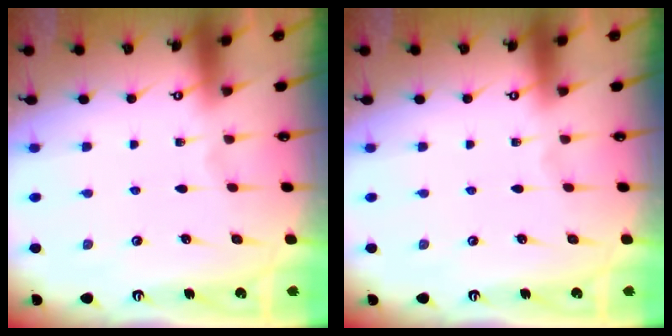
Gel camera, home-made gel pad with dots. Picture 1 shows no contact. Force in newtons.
{"total": 0.0}